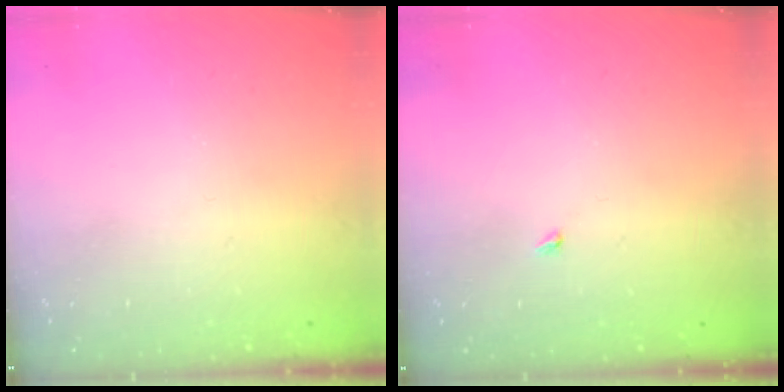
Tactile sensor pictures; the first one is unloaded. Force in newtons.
{"total": 1.9, "press": 1.9, "slide": 0.3}